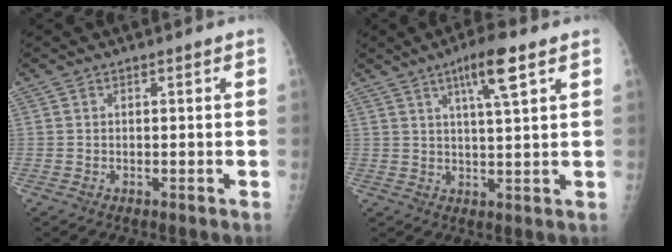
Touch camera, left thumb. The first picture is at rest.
{"total": 7.7, "force": [4.0, 1.0, 6.5], "torque": [-0.111, -0.016, 0.068]}